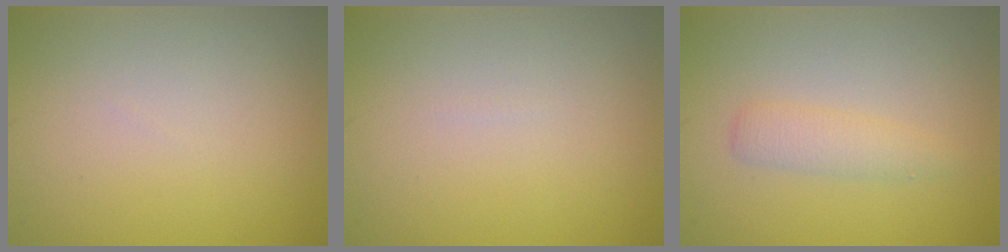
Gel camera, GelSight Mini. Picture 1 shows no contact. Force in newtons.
{"total": 0.0}
{"total": 1.8, "press": 1.8, "slide": 0.1}